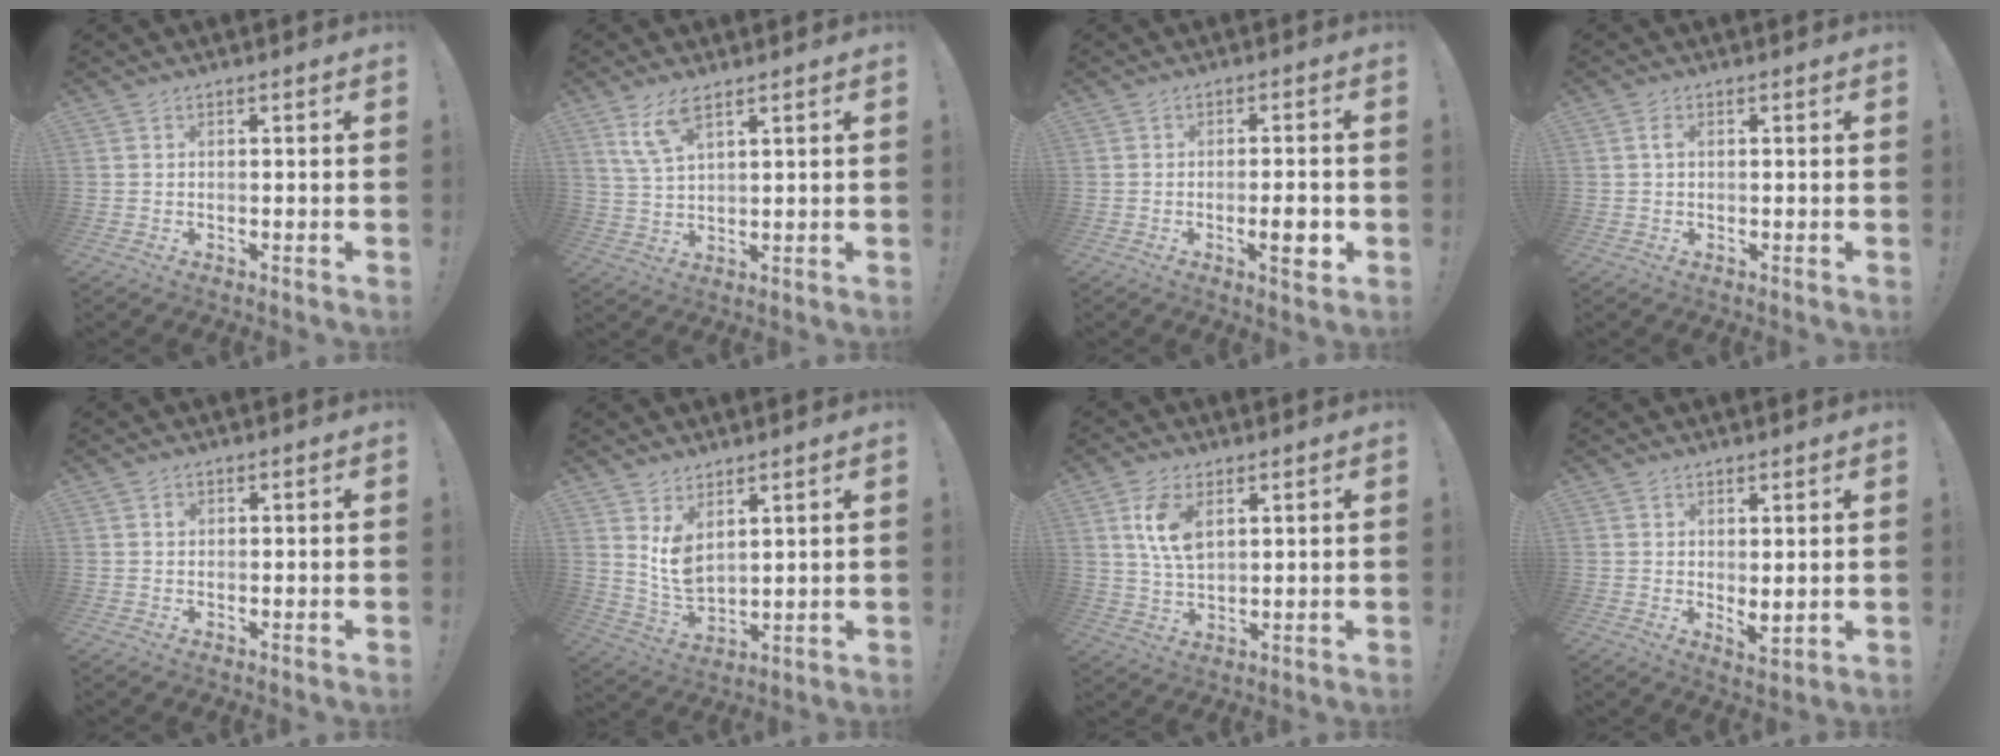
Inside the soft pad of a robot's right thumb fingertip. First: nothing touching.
{"total": 7.9, "force": [4.9, 2.8, 5.5], "torque": [-0.108, -0.011, 0.094]}
{"total": 6.3, "force": [-2.0, 1.3, 5.9], "torque": [-0.077, 0.001, -0.032]}
{"total": 1.6, "force": [0.2, 0.9, 1.3], "torque": [-0.027, 0.006, 0.002]}
{"total": 0.6, "force": [0.2, 0.6, 0.1], "torque": [0.007, -0.001, 0.003]}
{"total": 7.5, "force": [4.6, 4.1, 4.3], "torque": [-0.084, -0.033, 0.089]}
{"total": 9.1, "force": [3.7, 5.2, 6.5], "torque": [-0.125, -0.008, 0.066]}
{"total": 3.8, "force": [1.4, 1.5, 3.2], "torque": [-0.039, -0.017, 0.027]}